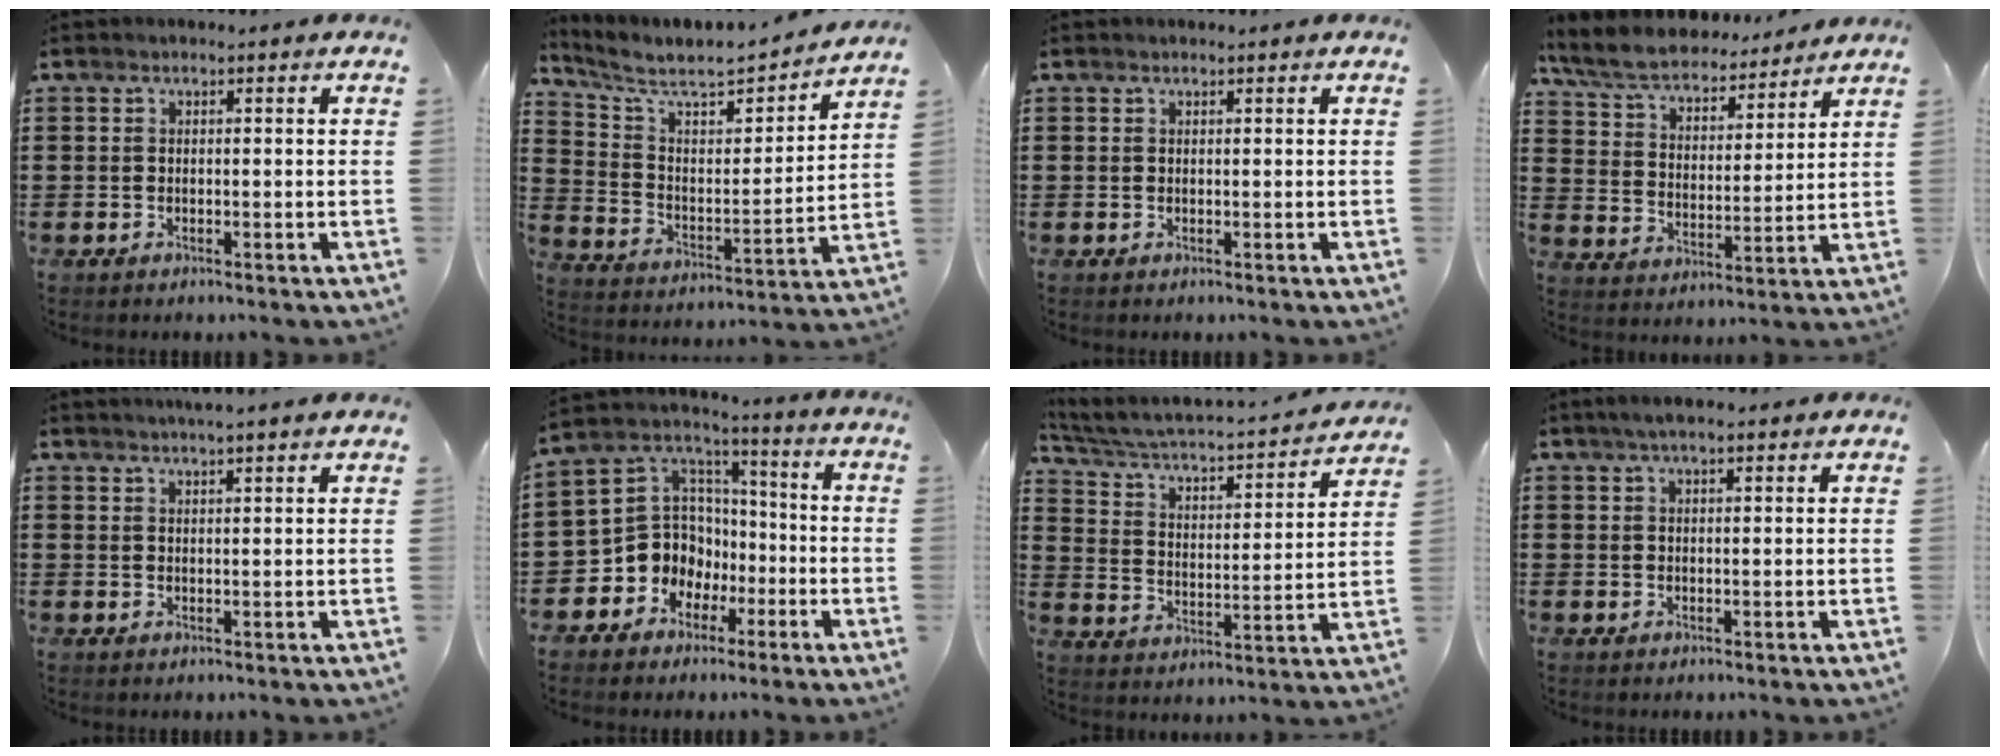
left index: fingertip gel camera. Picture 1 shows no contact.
{"total": 6.7, "force": [5.9, 1.7, 2.6], "torque": [-0.082, -0.045, 0.097]}
{"total": 0.0}
{"total": 7.3, "force": [6.7, 1.5, 2.5], "torque": [-0.077, -0.037, 0.118]}
{"total": 2.5, "force": [2.4, -0.4, 0.5], "torque": [-0.016, -0.004, 0.046]}
{"total": 9.8, "force": [-2.8, 9.2, 1.8], "torque": [-0.089, -0.003, -0.050]}
{"total": 3.1, "force": [2.6, 0.8, 1.4], "torque": [-0.047, -0.031, 0.031]}
{"total": 2.8, "force": [2.0, 0.6, 1.9], "torque": [-0.039, 0.005, 0.036]}